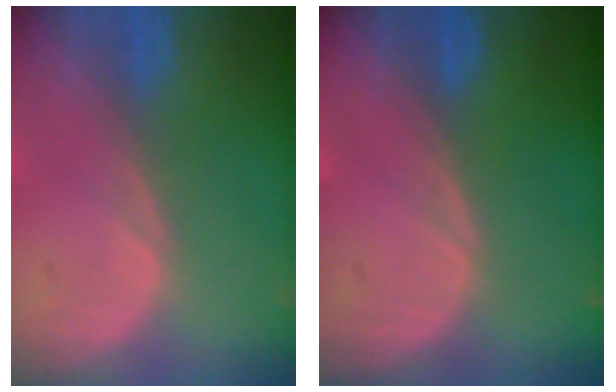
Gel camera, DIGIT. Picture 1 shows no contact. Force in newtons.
{"total": 0.0}